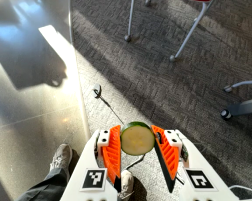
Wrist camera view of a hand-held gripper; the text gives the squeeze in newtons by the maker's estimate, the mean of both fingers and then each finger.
{"total": 8.0, "left": 7.9, "right": 8.1}